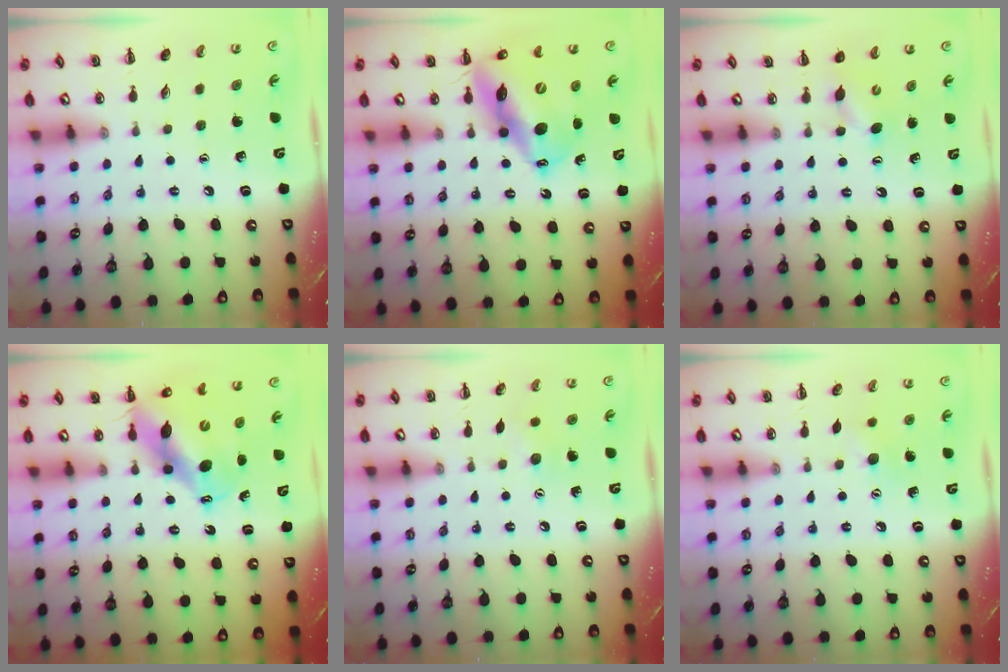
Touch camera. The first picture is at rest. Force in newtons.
{"total": 16.1, "press": 15.4, "slide": 4.6}
{"total": 3.1, "press": 3.0, "slide": 0.7}
{"total": 11.9, "press": 11.6, "slide": 2.8}
{"total": 4.4, "press": 4.3, "slide": 1.0}
{"total": 6.0, "press": 5.9, "slide": 1.4}